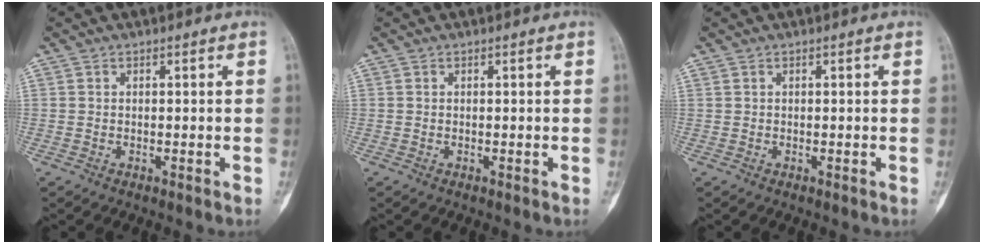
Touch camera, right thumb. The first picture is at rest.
{"total": 0.0}
{"total": 0.0}